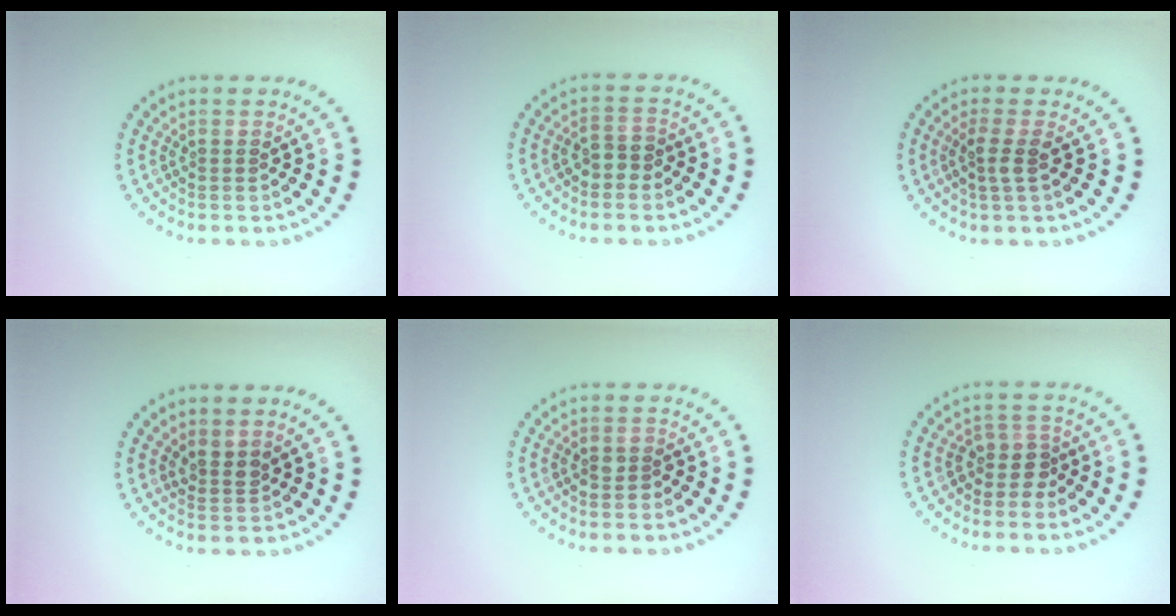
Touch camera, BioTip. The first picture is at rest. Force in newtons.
{"total": 1.7, "press": 1.6, "slide": 0.7}
{"total": 1.7, "press": 1.4, "slide": 1.0}
{"total": 1.6, "press": 1.3, "slide": 0.9}
{"total": 1.4, "press": 1.3, "slide": 0.6}
{"total": 1.9, "press": 1.6, "slide": 1.2}